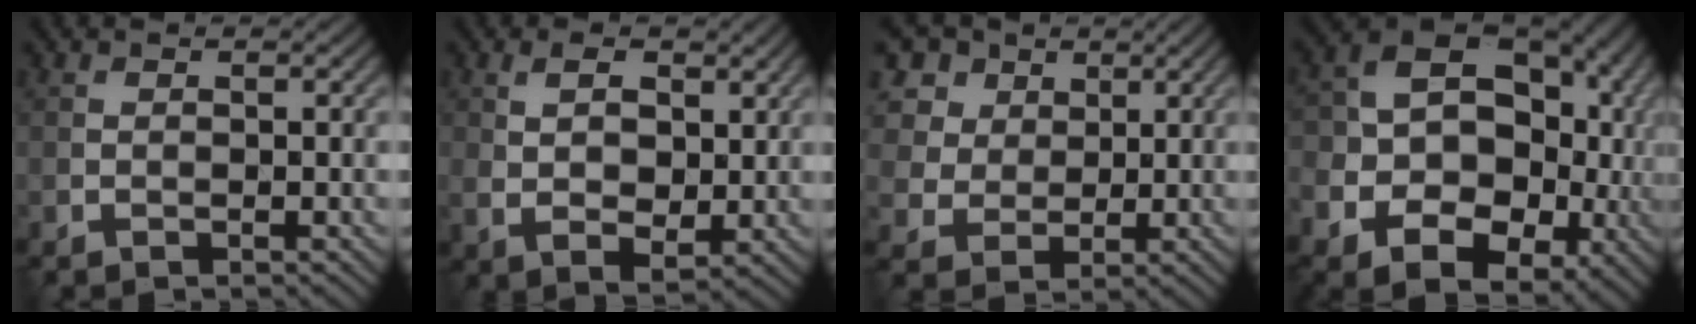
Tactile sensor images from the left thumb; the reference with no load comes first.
{"total": 5.8, "force": [1.8, 3.2, 4.5], "torque": [-0.092, -0.005, 0.034]}
{"total": 10.3, "force": [4.5, 8.1, 4.4], "torque": [-0.170, 0.018, 0.091]}
{"total": 19.0, "force": [-5.4, 13.9, 11.8], "torque": [-0.182, -0.016, -0.082]}